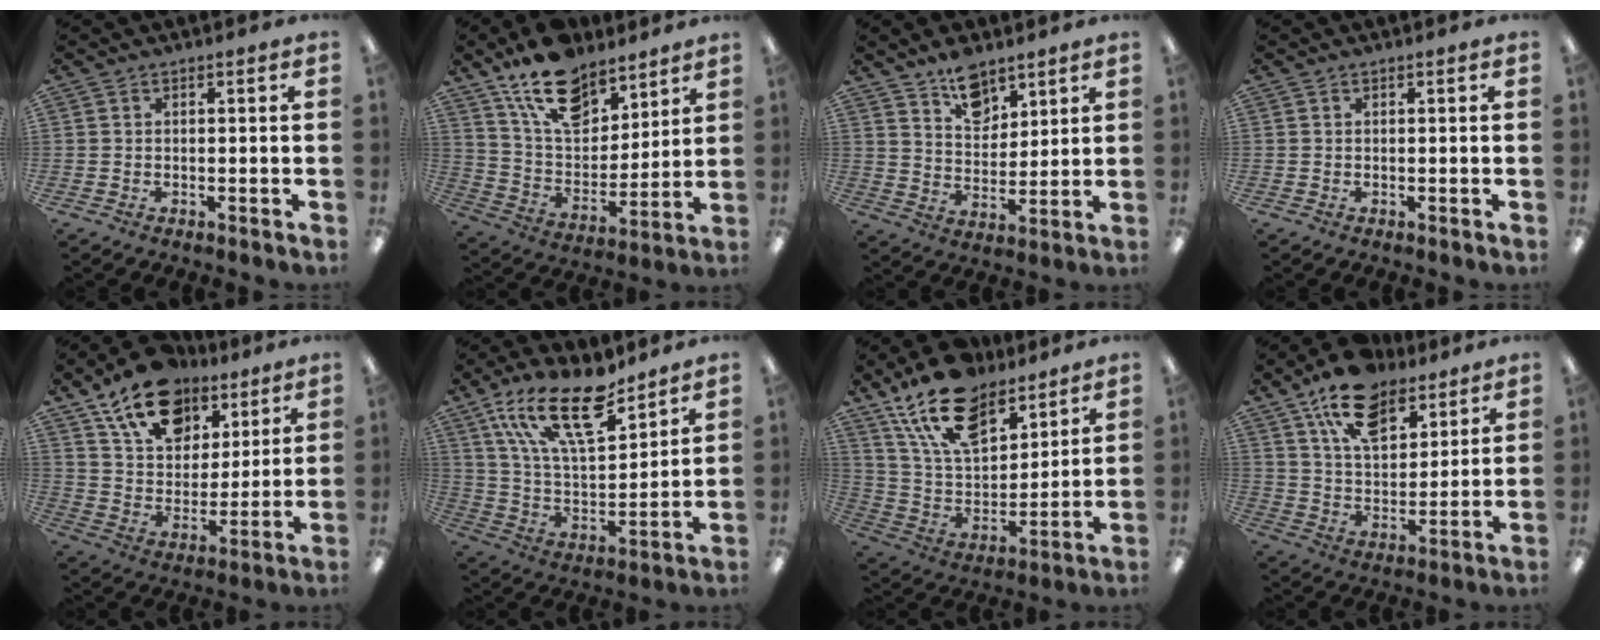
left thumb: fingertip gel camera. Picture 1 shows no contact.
{"total": 16.9, "force": [12.4, 8.6, 7.6], "torque": [-0.134, -0.070, 0.227]}
{"total": 9.4, "force": [7.3, 5.1, 2.9], "torque": [-0.035, -0.048, 0.133]}
{"total": 0.0}
{"total": 18.0, "force": [11.8, 10.9, 8.2], "torque": [-0.136, -0.060, 0.215]}
{"total": 20.5, "force": [13.5, 8.1, 13.0], "torque": [-0.243, -0.067, 0.235]}
{"total": 18.3, "force": [12.5, 9.6, 9.2], "torque": [-0.179, -0.059, 0.231]}
{"total": 15.4, "force": [10.6, 8.1, 7.8], "torque": [-0.125, -0.049, 0.191]}